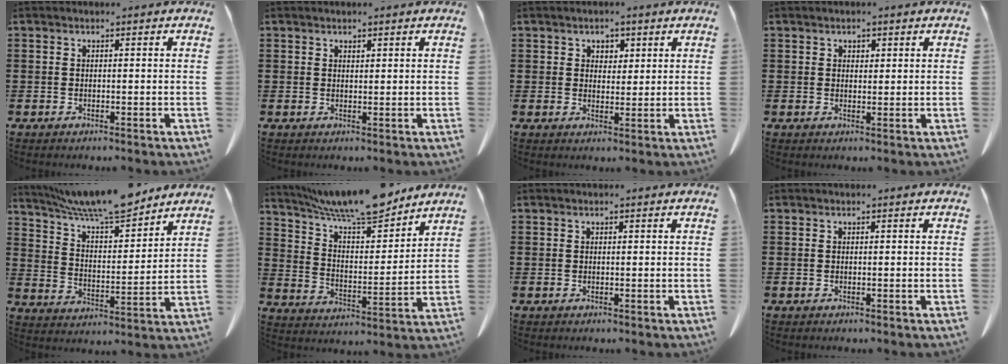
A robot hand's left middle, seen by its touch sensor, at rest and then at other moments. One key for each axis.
{"total": 0.8, "fx": 0.8, "fy": 0.2, "fz": 0.2, "tx": -0.006, "ty": 0.000, "tz": 0.015}
{"total": 2.2, "fx": 1.5, "fy": 1.6, "fz": 0.5, "tx": -0.008, "ty": 0.006, "tz": 0.024}
{"total": 1.1, "fx": 0.9, "fy": 0.6, "fz": 0.3, "tx": -0.008, "ty": 0.003, "tz": 0.017}
{"total": 10.3, "fx": 9.2, "fy": 1.0, "fz": 4.4, "tx": -0.109, "ty": -0.045, "tz": 0.161}
{"total": 11.7, "fx": 10.2, "fy": 1.5, "fz": 5.4, "tx": -0.122, "ty": -0.052, "tz": 0.177}
{"total": 0.0}
{"total": 0.0}